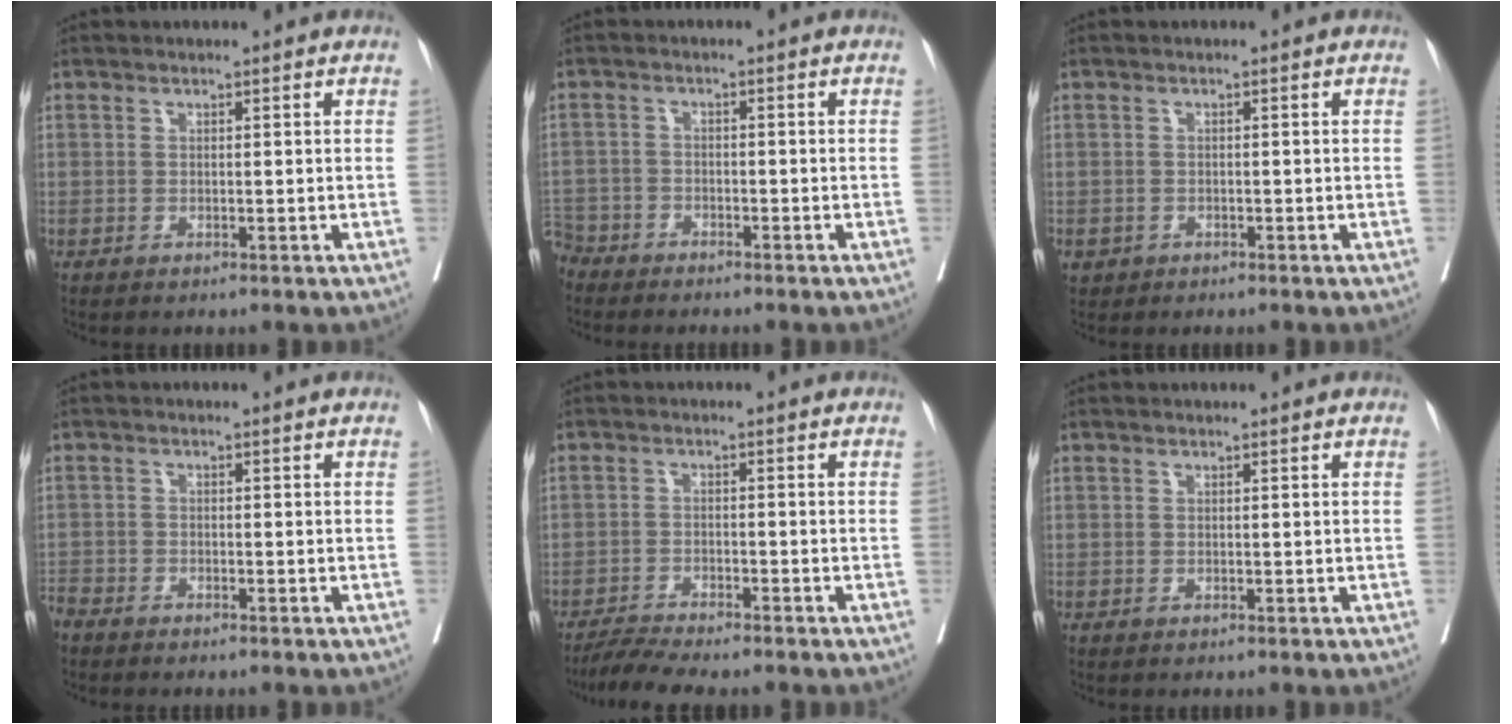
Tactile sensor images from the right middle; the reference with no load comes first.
{"total": 4.5, "force": [-4.2, 1.6, -0.3], "torque": [0.013, -0.004, -0.085]}
{"total": 1.5, "force": [-0.8, 1.3, 0.3], "torque": [-0.003, 0.004, -0.009]}
{"total": 3.0, "force": [-2.8, 0.6, 0.6], "torque": [-0.007, -0.006, -0.057]}
{"total": 5.7, "force": [-5.3, 0.0, 2.3], "torque": [-0.033, -0.011, -0.090]}
{"total": 0.0}